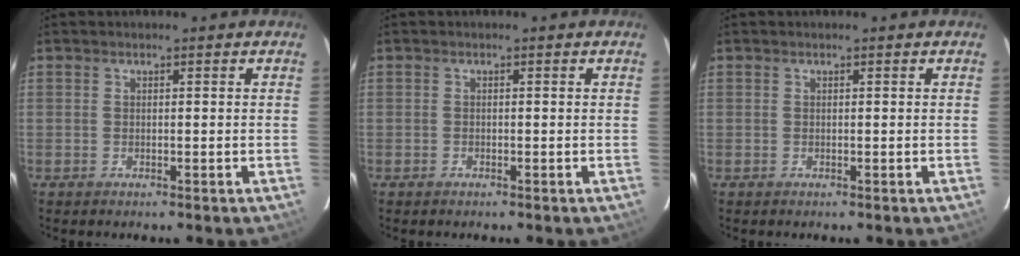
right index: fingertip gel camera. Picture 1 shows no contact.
{"total": 0.6, "force": [-0.4, 0.4, 0.3], "torque": [-0.010, 0.000, -0.005]}
{"total": 0.0}